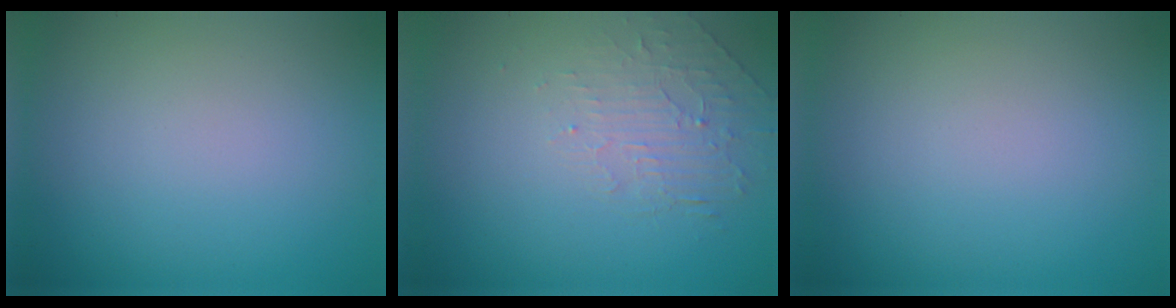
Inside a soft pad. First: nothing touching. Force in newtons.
{"total": 2.0, "press": 0.9, "slide": 1.8}
{"total": 0.0}